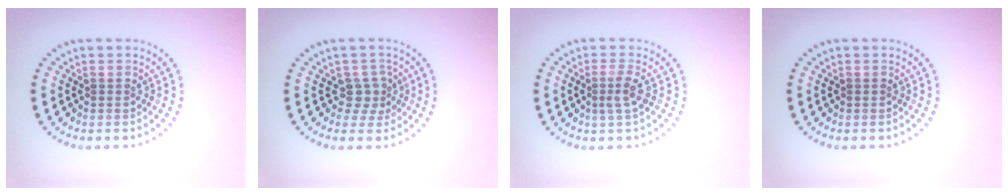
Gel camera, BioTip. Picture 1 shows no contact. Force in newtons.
{"total": 1.9, "press": 1.4, "slide": 1.3}
{"total": 1.8, "press": 1.4, "slide": 1.2}
{"total": 0.0}